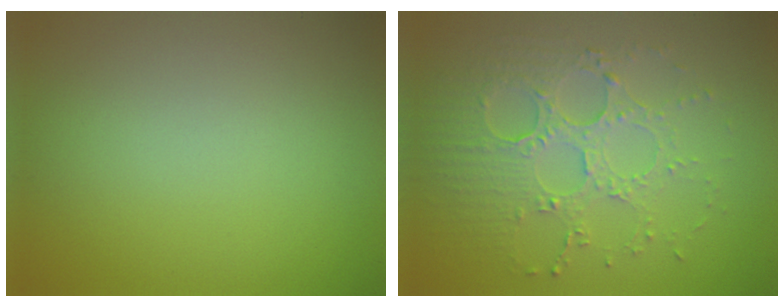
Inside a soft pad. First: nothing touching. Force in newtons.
{"total": 4.0, "press": 3.6, "slide": 1.7}